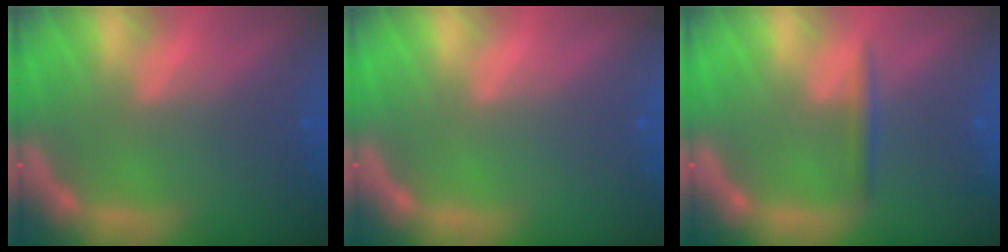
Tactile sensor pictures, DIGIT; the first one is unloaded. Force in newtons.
{"total": 0.0}
{"total": 1.4}